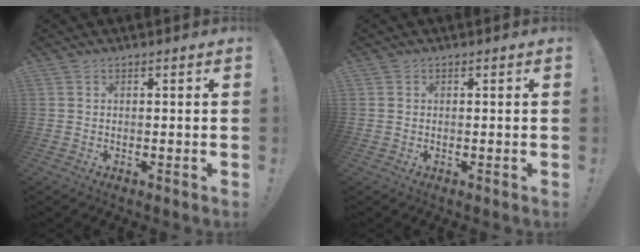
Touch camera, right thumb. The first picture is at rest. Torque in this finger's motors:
{"motor_torque": [0.01, 0.15, 0.01, -0.04, 0.07]}